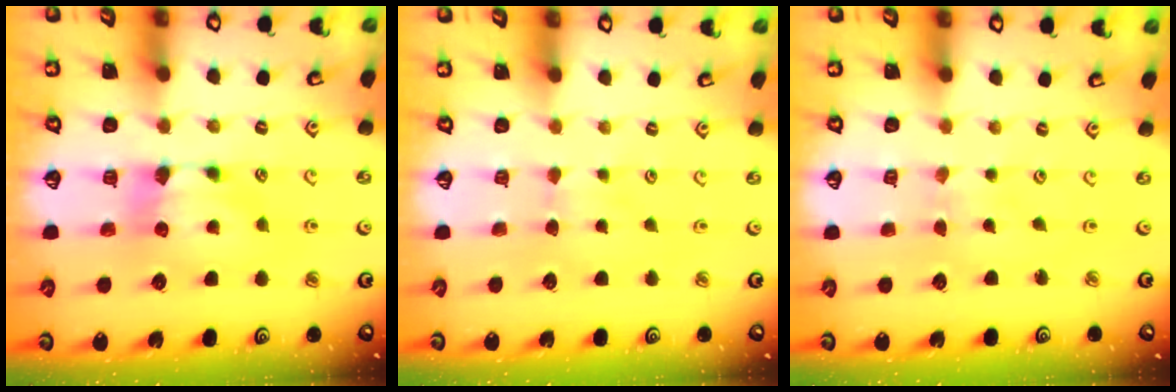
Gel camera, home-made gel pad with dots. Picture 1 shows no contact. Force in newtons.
{"total": 2.6, "press": 2.6, "slide": 0.4}
{"total": 4.6, "press": 4.6, "slide": 0.1}